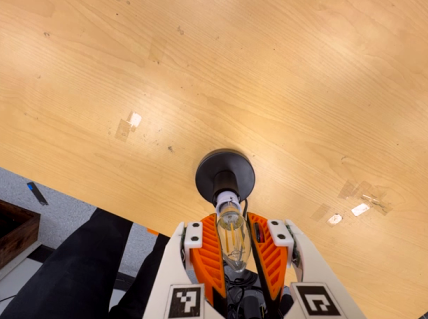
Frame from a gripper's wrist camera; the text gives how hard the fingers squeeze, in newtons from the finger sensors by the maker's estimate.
{"total": 13.4, "left": 14.0, "right": 12.8}